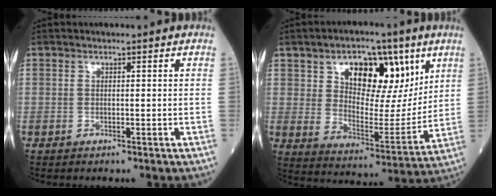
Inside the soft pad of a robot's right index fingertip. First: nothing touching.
{"total": 15.4, "force": [7.4, 7.3, 11.3], "torque": [-0.166, 0.013, 0.130]}